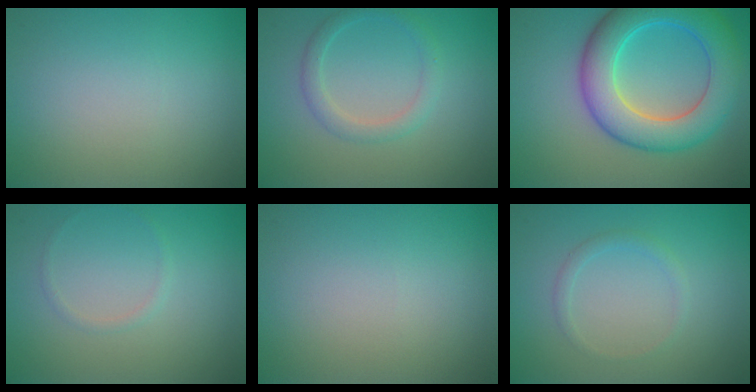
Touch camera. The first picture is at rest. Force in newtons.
{"total": 2.0, "press": 2.0, "slide": 0.1}
{"total": 8.3, "press": 8.3, "slide": 0.0}
{"total": 0.7, "press": 0.7, "slide": 0.1}
{"total": 0.0}
{"total": 1.1, "press": 1.1, "slide": 0.1}